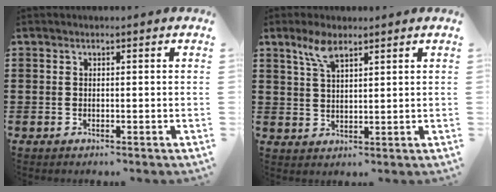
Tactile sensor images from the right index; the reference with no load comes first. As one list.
[{"total": 4.7, "force": [3.1, 1.5, 3.1], "torque": [-0.071, 0.004, 0.056]}]